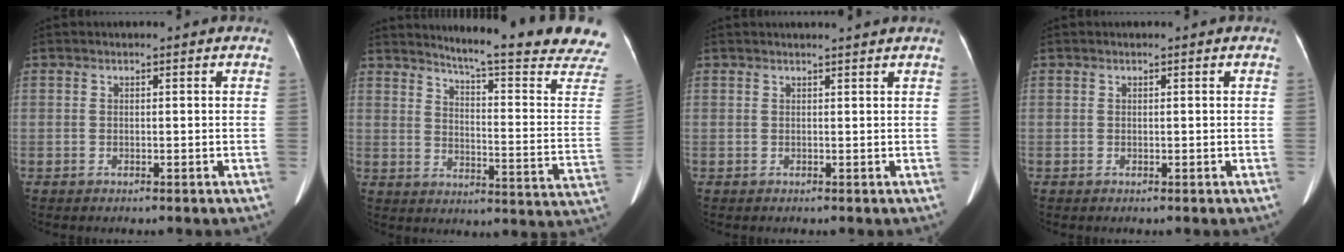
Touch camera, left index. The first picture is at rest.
{"total": 21.5, "force": [19.3, -1.0, 9.3], "torque": [-0.135, -0.109, 0.232]}
{"total": 2.9, "force": [2.7, -0.5, 1.0], "torque": [-0.013, 0.008, 0.033]}
{"total": 0.0}